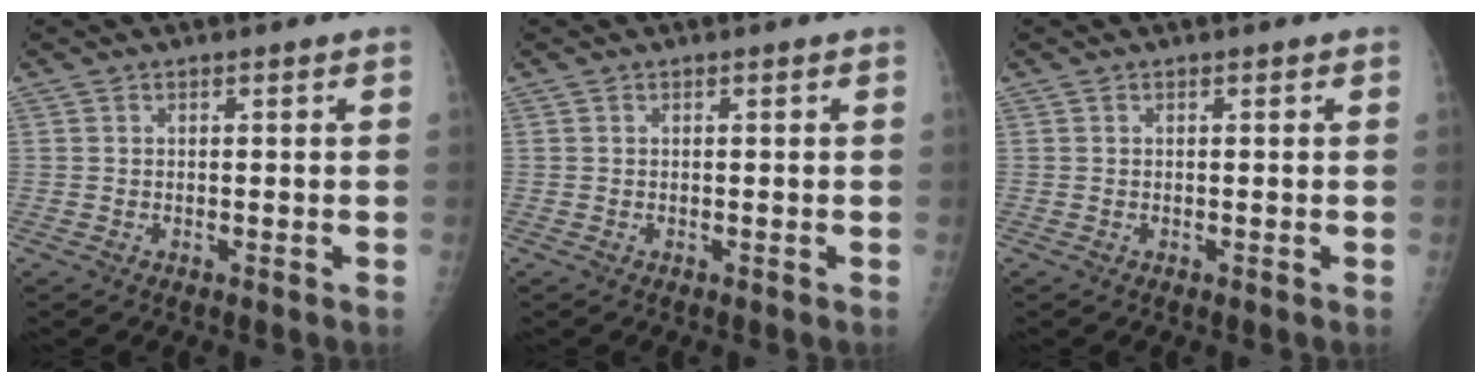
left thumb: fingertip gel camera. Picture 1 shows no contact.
{"total": 0.0}
{"total": 0.0}